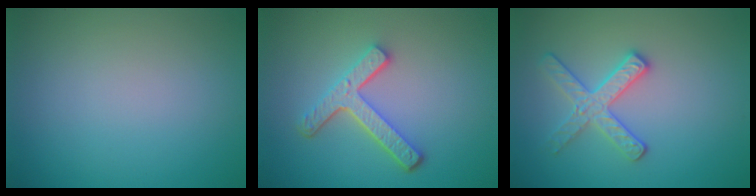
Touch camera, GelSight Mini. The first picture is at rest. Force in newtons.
{"total": 4.4, "press": 3.3, "slide": 2.8}
{"total": 2.8, "press": 2.7, "slide": 0.6}